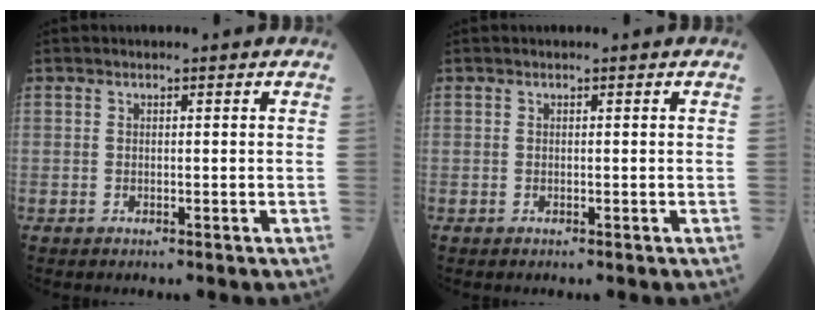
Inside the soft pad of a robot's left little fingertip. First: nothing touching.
{"total": 0.0}